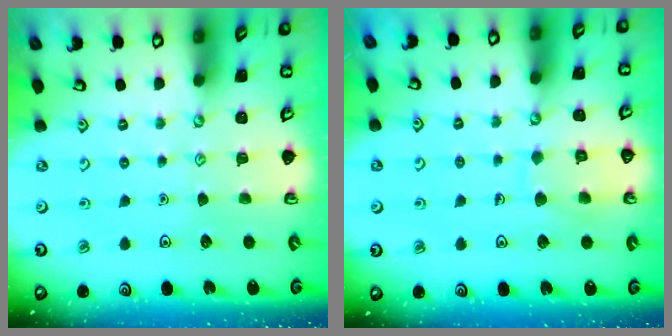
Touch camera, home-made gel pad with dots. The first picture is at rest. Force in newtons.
{"total": 8.1, "press": 8.1, "slide": 0.7}